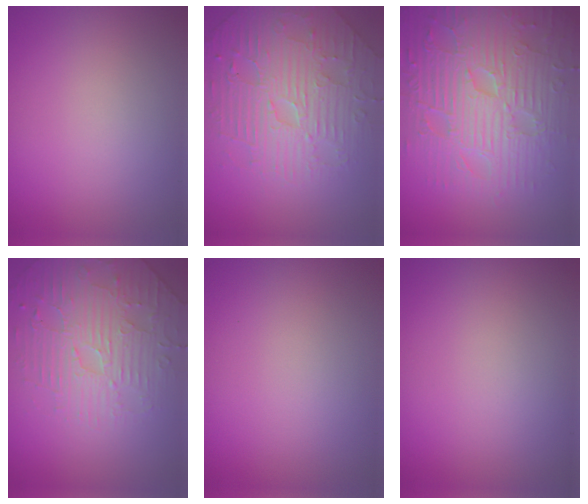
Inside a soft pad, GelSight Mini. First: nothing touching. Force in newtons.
{"total": 5.1, "press": 4.9, "slide": 1.5}
{"total": 9.4, "press": 6.8, "slide": 6.5}
{"total": 4.2, "press": 4.1, "slide": 0.9}
{"total": 0.0}
{"total": 0.0}